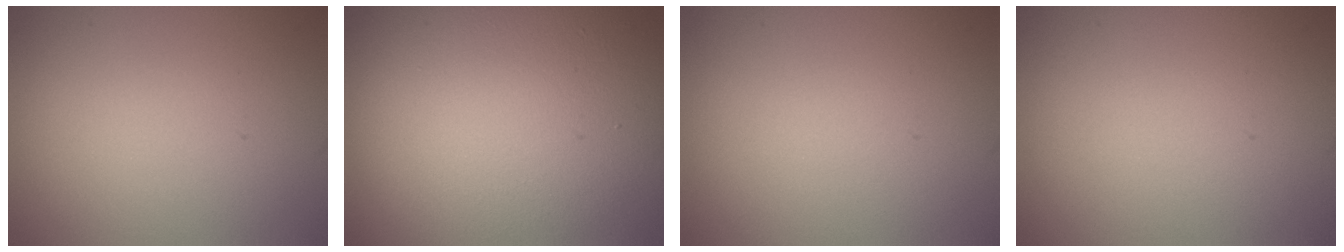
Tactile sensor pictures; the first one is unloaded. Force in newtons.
{"total": 20.1, "press": 20.1, "slide": 1.2}
{"total": 0.0}
{"total": 0.0}